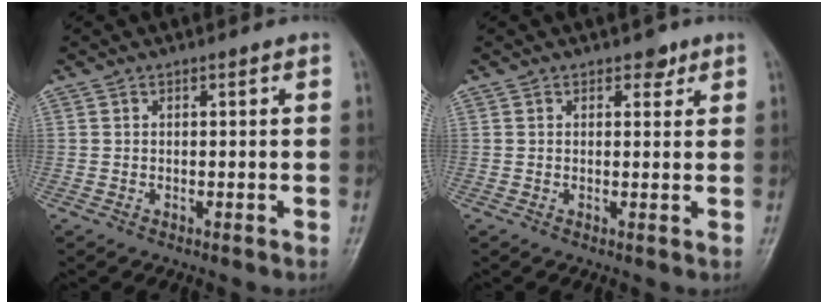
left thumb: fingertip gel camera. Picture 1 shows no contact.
{"total": 2.0, "force": [1.4, 1.3, 0.9], "torque": [0.004, -0.006, 0.015]}